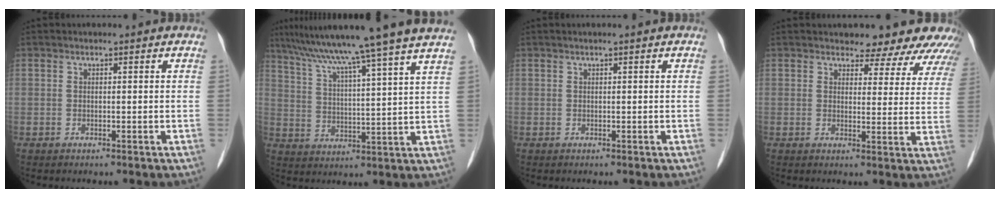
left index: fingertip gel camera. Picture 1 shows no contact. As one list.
[{"total": 18.8, "force": [15.4, -2.2, 10.5], "torque": [-0.174, -0.001, 0.218]}, {"total": 0.0}, {"total": 12.3, "force": [11.1, 4.1, 3.2], "torque": [0.001, -0.015, 0.098]}]